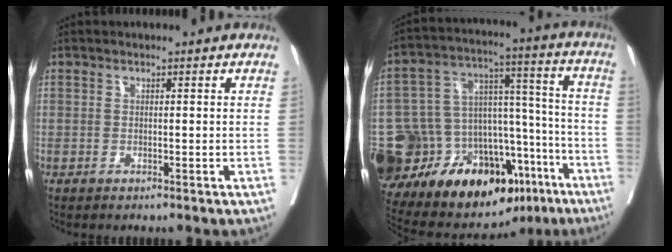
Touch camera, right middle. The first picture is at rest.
{"total": 32.1, "force": [-18.1, 16.1, 21.0], "torque": [-0.338, 0.029, -0.266]}